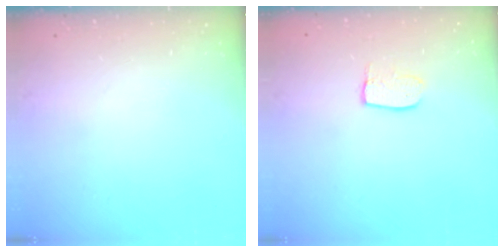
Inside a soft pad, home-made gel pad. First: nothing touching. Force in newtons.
{"total": 6.0, "press": 6.0, "slide": 0.3}